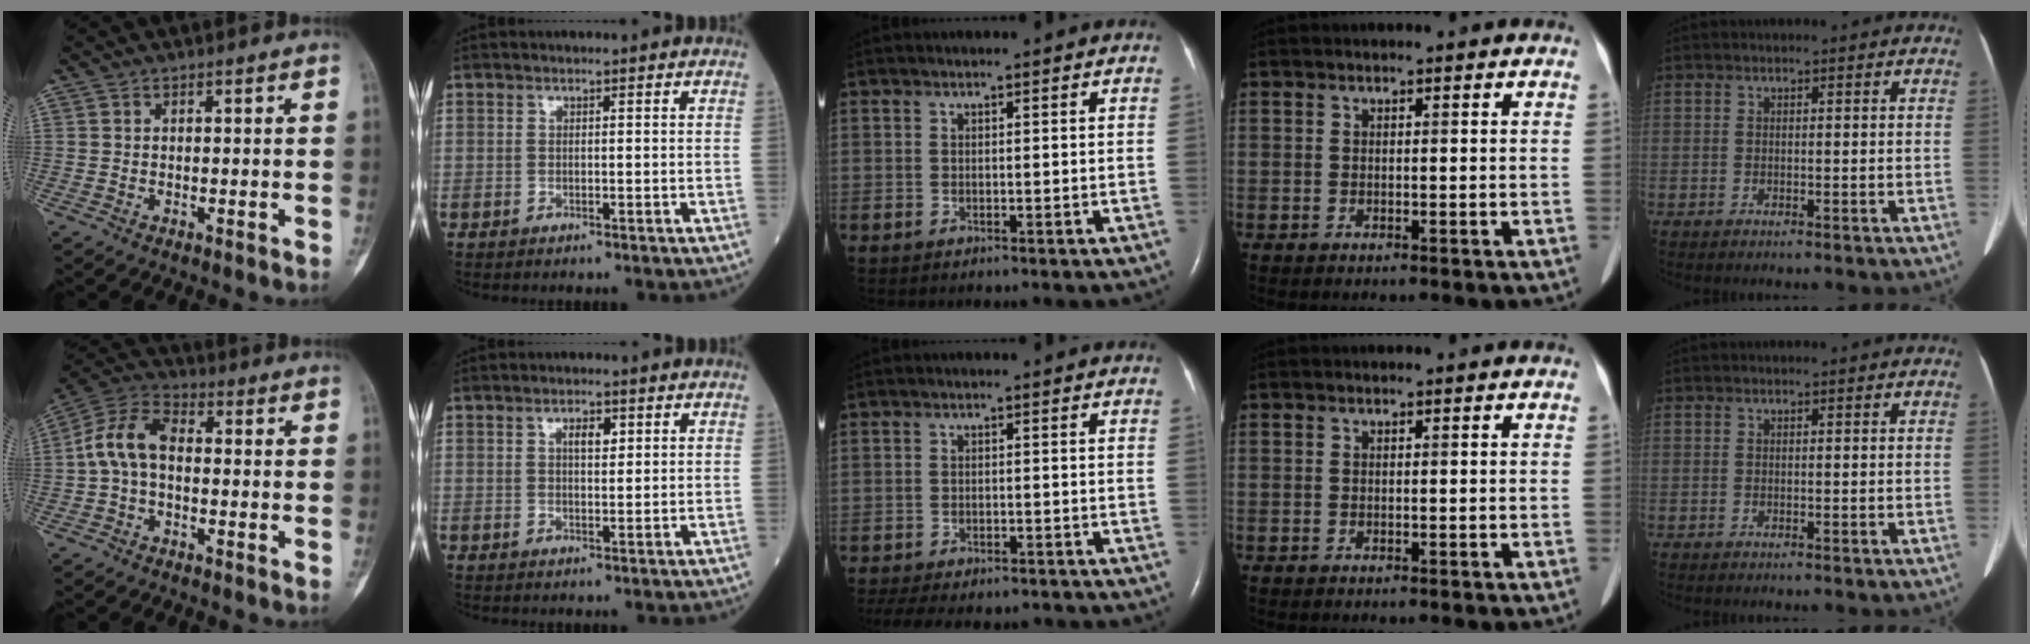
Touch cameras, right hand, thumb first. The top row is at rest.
{"thumb": {"total": 9.1, "force": [-0.5, 5.6, 7.2], "torque": [-0.139, 0.030, -0.024]}, "index": {"total": 2.7, "force": [1.1, 1.1, 2.2], "torque": [-0.037, 0.001, 0.018]}, "middle": {"total": 11.9, "force": [-10.3, 3.9, 4.5], "torque": [-0.093, -0.001, -0.135]}}